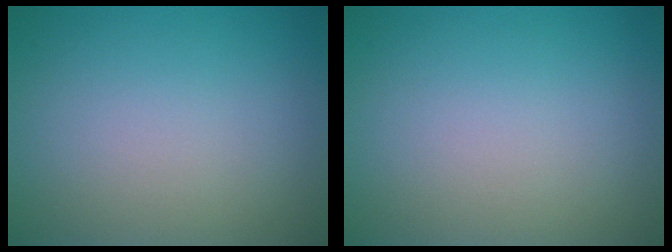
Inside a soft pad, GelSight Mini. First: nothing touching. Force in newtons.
{"total": 0.0}